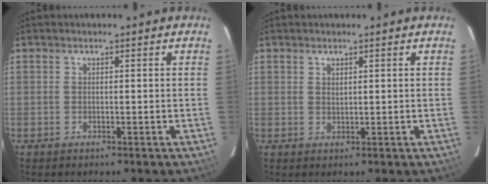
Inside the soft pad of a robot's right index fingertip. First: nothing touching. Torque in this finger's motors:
{"motor_torque": [-0.25, -0.01, -0.05, 0.00]}